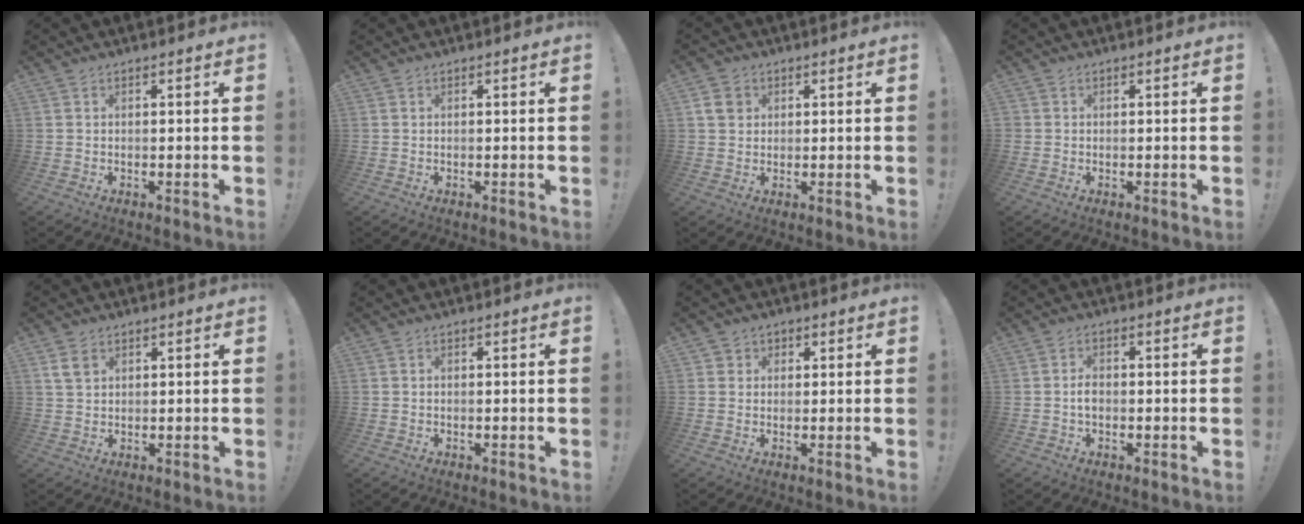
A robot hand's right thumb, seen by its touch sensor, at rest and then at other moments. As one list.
[{"total": 0.0}, {"total": 5.4, "force": [1.9, 4.5, 2.5], "torque": [-0.031, 0.001, 0.037]}, {"total": 0.7, "force": [0.0, 0.7, -0.1], "torque": [-0.002, 0.002, 0.001]}, {"total": 4.1, "force": [2.1, 2.7, 2.3], "torque": [-0.034, -0.004, 0.041]}, {"total": 0.0}, {"total": 2.5, "force": [0.7, 2.4, 0.4], "torque": [0.000, -0.001, 0.011]}, {"total": 2.7, "force": [-0.7, 1.9, 1.8], "torque": [-0.030, 0.007, -0.012]}]